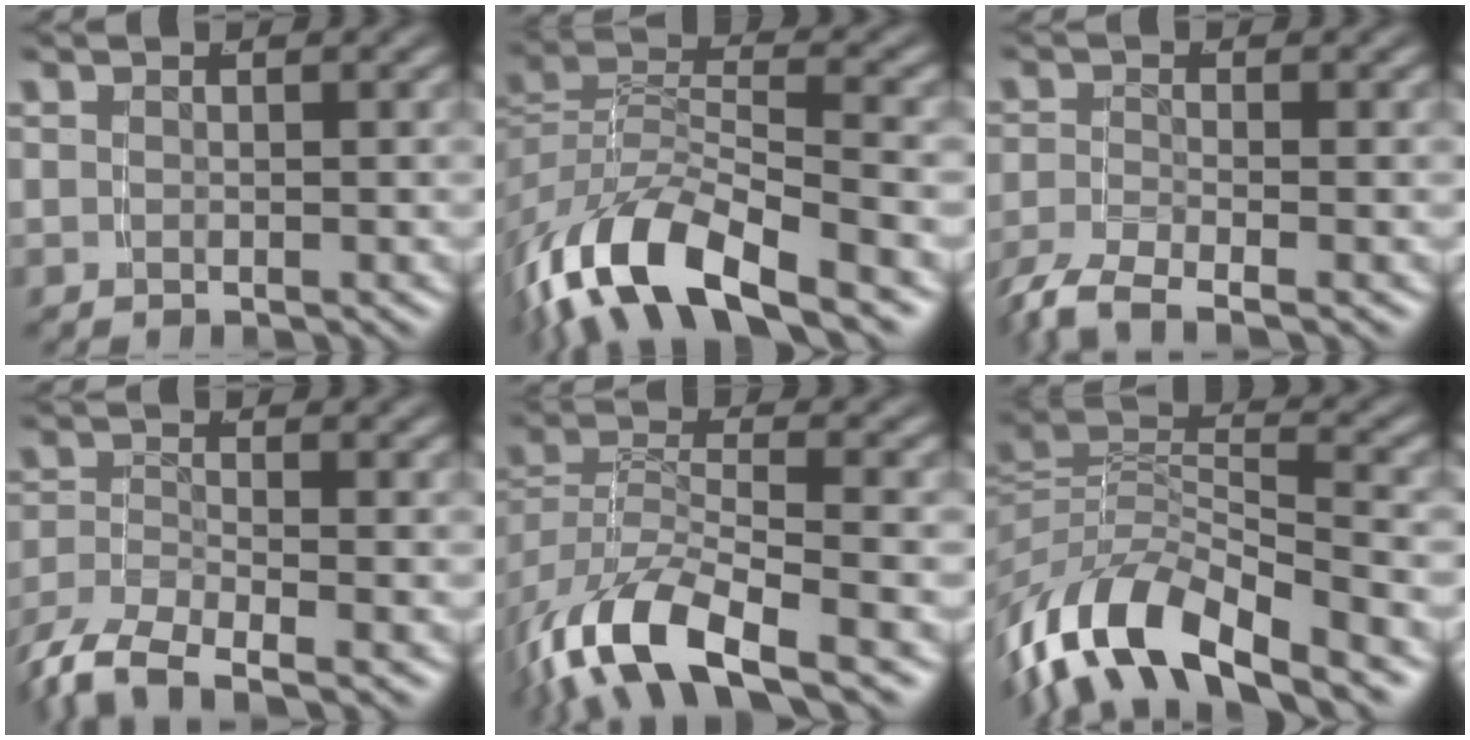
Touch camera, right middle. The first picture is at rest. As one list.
[{"total": 9.4, "force": [-5.0, 4.6, 6.5], "torque": [-0.137, -0.030, -0.067]}, {"total": 5.1, "force": [-3.9, 1.6, 2.9], "torque": [-0.057, -0.021, -0.052]}, {"total": 7.0, "force": [-5.0, 3.5, 3.5], "torque": [-0.085, -0.030, -0.072]}, {"total": 7.6, "force": [-4.6, 2.8, 5.3], "torque": [-0.109, -0.027, -0.060]}, {"total": 10.6, "force": [-5.3, 6.0, 7.0], "torque": [-0.151, -0.046, -0.064]}]